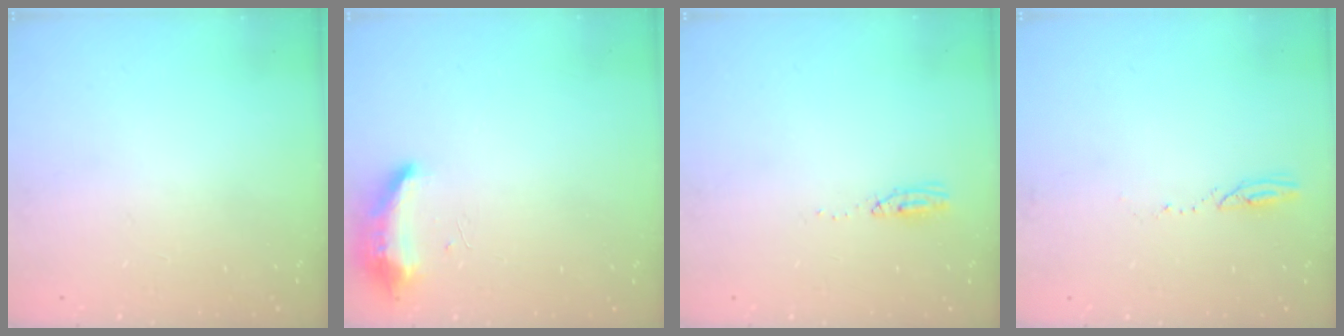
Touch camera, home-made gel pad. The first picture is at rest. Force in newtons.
{"total": 16.8, "press": 10.1, "slide": 13.4}
{"total": 3.7, "press": 3.4, "slide": 1.4}
{"total": 2.6, "press": 2.6, "slide": 0.3}